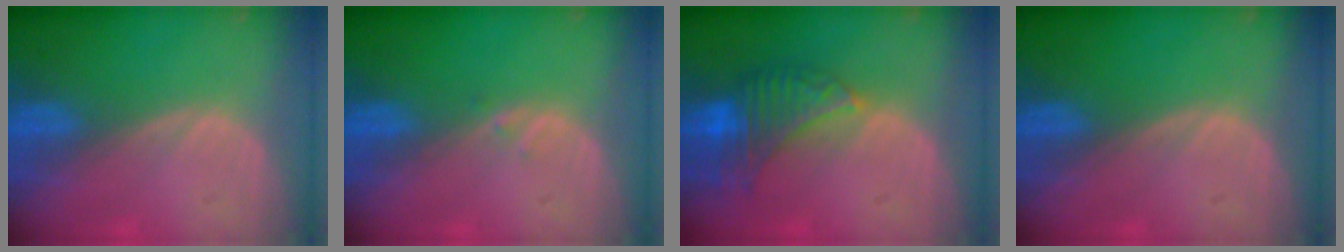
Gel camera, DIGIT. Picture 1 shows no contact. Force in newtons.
{"total": 0.6, "press": 0.6, "slide": 0.1}
{"total": 8.1, "press": 7.0, "slide": 4.0}
{"total": 0.0}